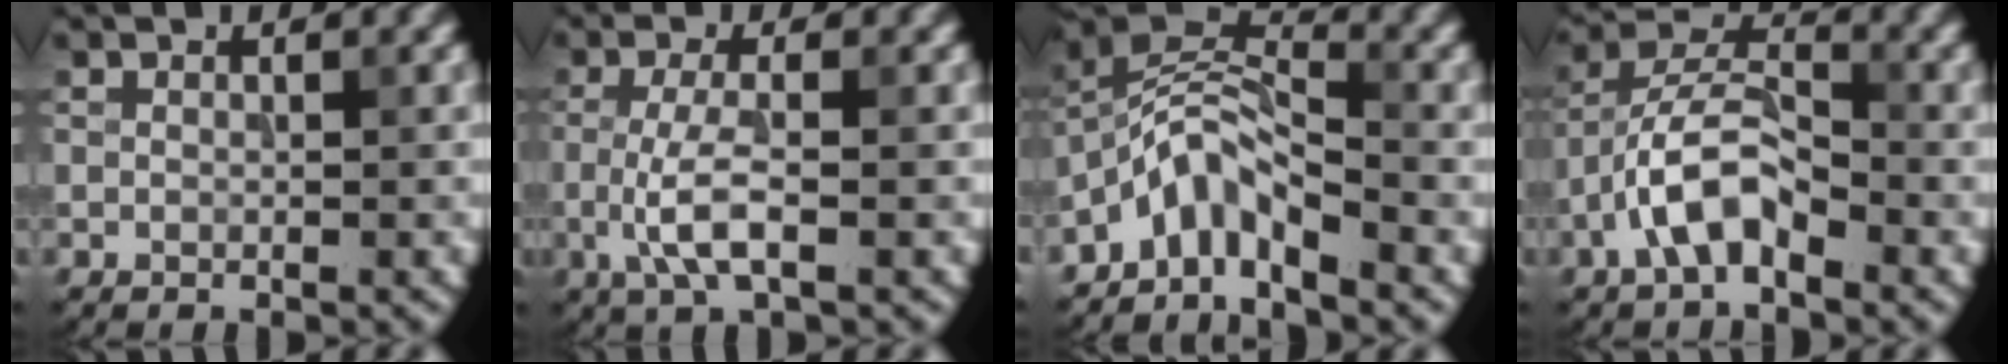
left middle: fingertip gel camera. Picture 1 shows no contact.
{"total": 3.7, "force": [-0.9, 1.0, 3.4], "torque": [-0.075, -0.004, -0.022]}
{"total": 4.3, "force": [-3.1, 1.3, 2.6], "torque": [-0.042, 0.013, -0.071]}
{"total": 5.1, "force": [-2.7, 2.2, 3.8], "torque": [-0.067, 0.017, -0.054]}